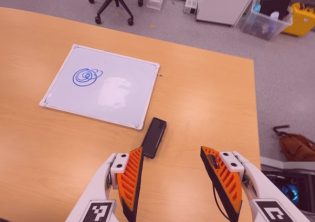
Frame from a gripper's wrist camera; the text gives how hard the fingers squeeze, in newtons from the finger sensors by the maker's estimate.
{"total": 0.0}